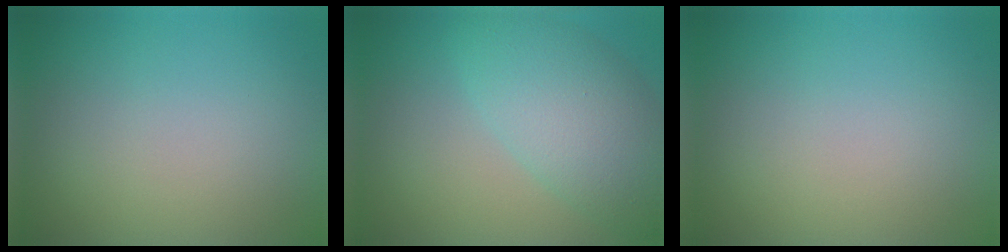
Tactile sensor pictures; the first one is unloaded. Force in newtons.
{"total": 6.5, "press": 6.5, "slide": 0.2}
{"total": 0.0}